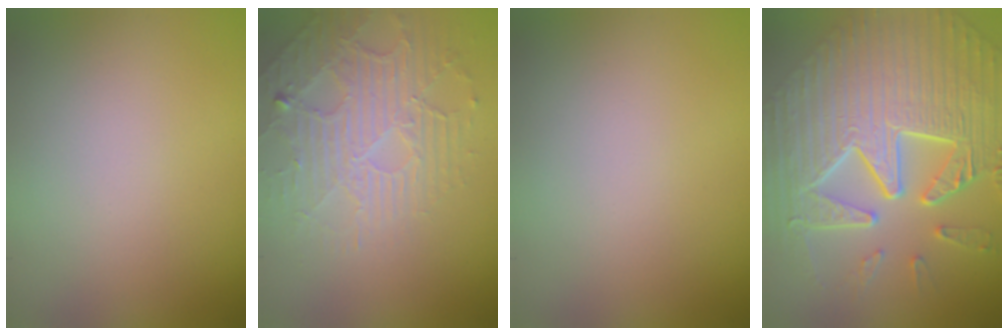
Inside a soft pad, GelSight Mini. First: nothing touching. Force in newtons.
{"total": 4.7, "press": 3.6, "slide": 3.0}
{"total": 0.0}
{"total": 10.9, "press": 7.3, "slide": 8.0}